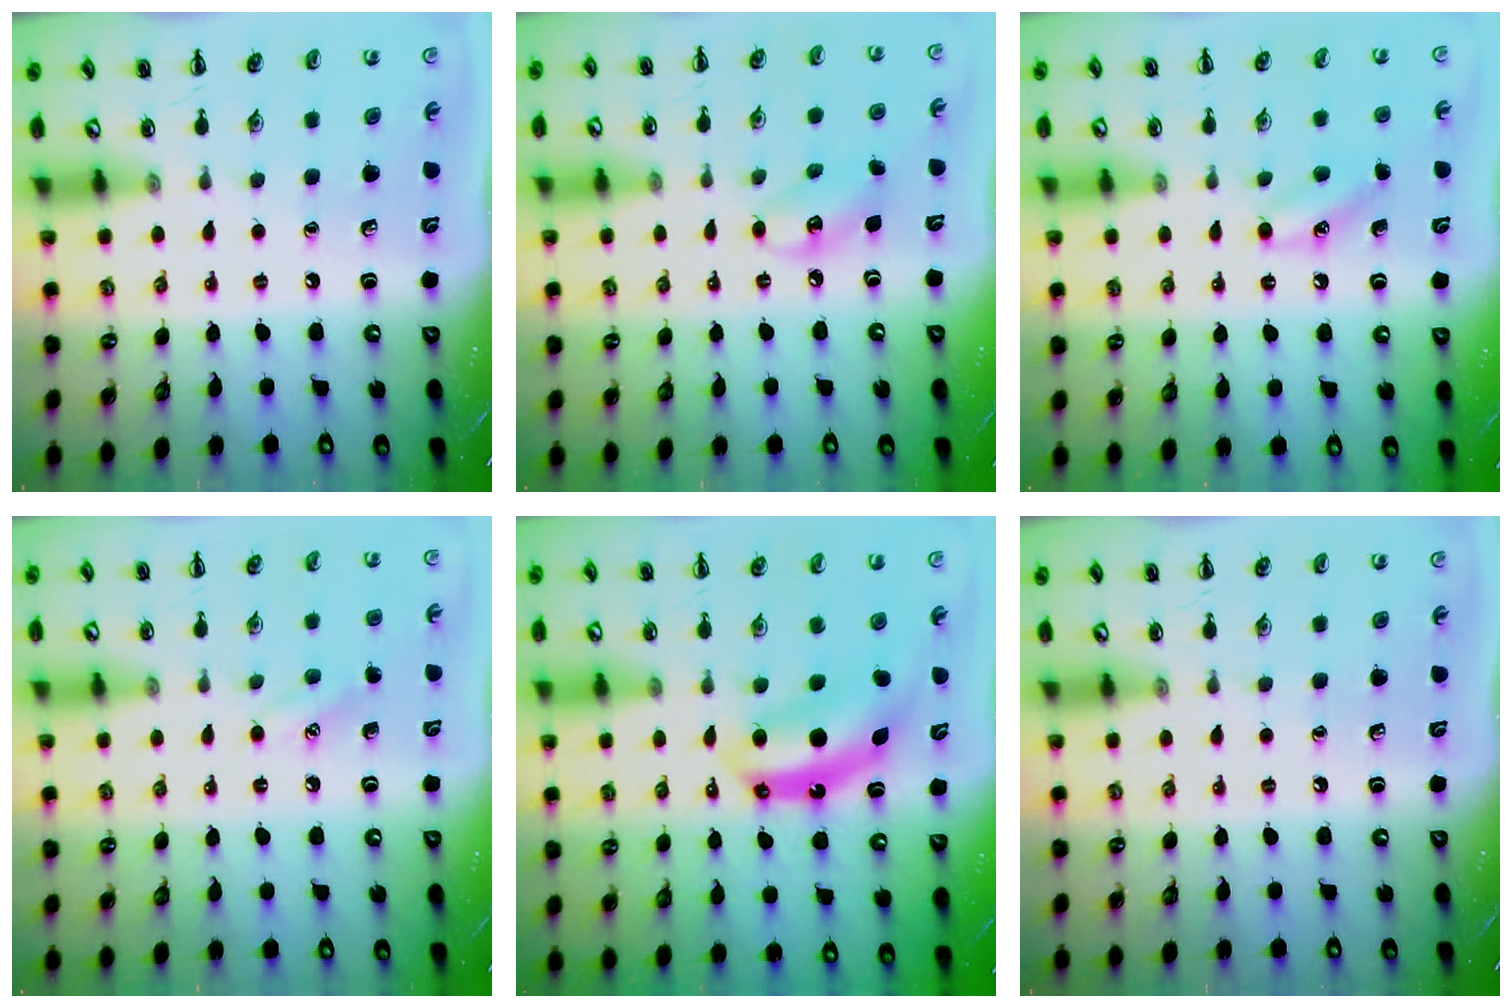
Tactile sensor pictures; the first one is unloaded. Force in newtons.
{"total": 6.0, "press": 6.0, "slide": 0.6}
{"total": 7.7, "press": 7.4, "slide": 1.9}
{"total": 6.9, "press": 6.7, "slide": 1.7}
{"total": 7.2, "press": 7.2, "slide": 0.7}
{"total": 0.0}